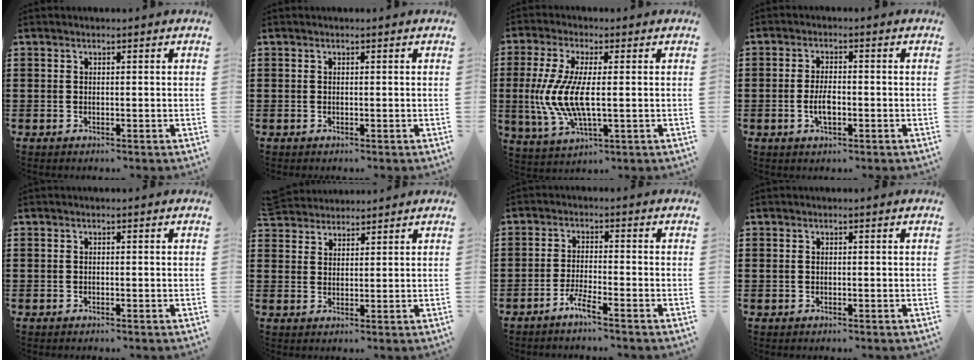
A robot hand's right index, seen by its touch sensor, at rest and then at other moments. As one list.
[{"total": 0.0}, {"total": 8.8, "force": [-0.6, 2.7, 8.4], "torque": [-0.199, -0.019, -0.020]}, {"total": 3.6, "force": [-0.9, 1.3, 3.2], "torque": [-0.066, 0.001, -0.019]}, {"total": 0.0}, {"total": 3.5, "force": [3.4, 0.8, -0.2], "torque": [-0.006, -0.004, 0.068]}, {"total": 3.0, "force": [-2.4, -0.3, 1.8], "torque": [-0.046, -0.003, -0.049]}, {"total": 0.5, "force": [0.2, 0.4, 0.3], "torque": [-0.007, 0.002, 0.003]}]